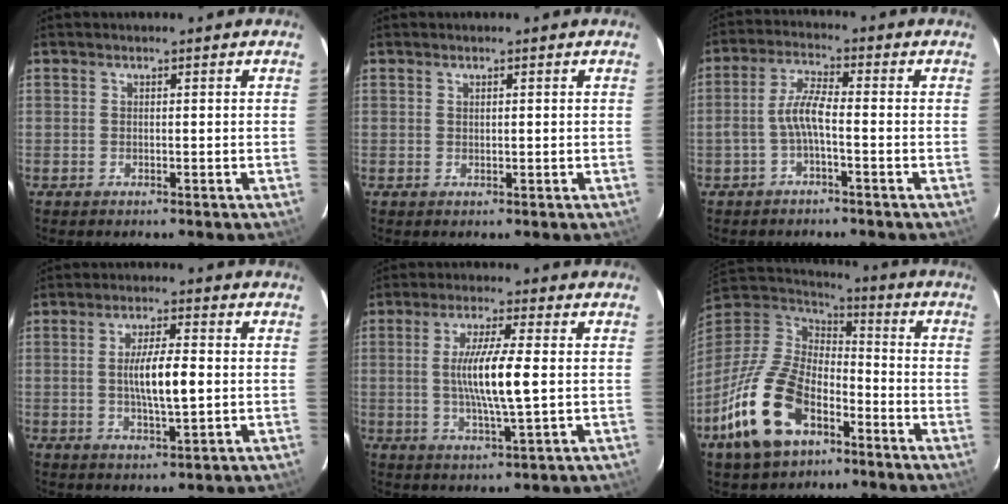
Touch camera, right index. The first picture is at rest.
{"total": 0.5, "force": [0.4, 0.2, 0.3], "torque": [-0.006, 0.002, 0.008]}
{"total": 4.5, "force": [-1.7, 0.7, 4.0], "torque": [-0.091, 0.014, -0.033]}
{"total": 7.5, "force": [-0.1, 1.6, 7.3], "torque": [-0.132, -0.003, 0.002]}
{"total": 9.5, "force": [0.1, 0.7, 9.5], "torque": [-0.176, -0.008, 0.002]}
{"total": 20.2, "force": [-10.3, 11.5, 12.9], "torque": [-0.291, -0.016, -0.187]}